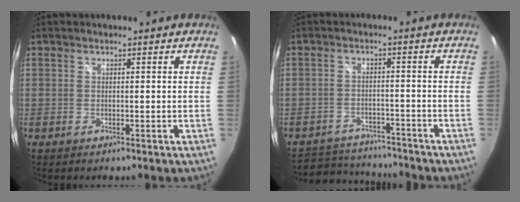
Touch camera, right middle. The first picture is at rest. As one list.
[{"total": 10.3, "force": [-9.6, 3.1, 2.1], "torque": [-0.059, 0.016, -0.140]}]